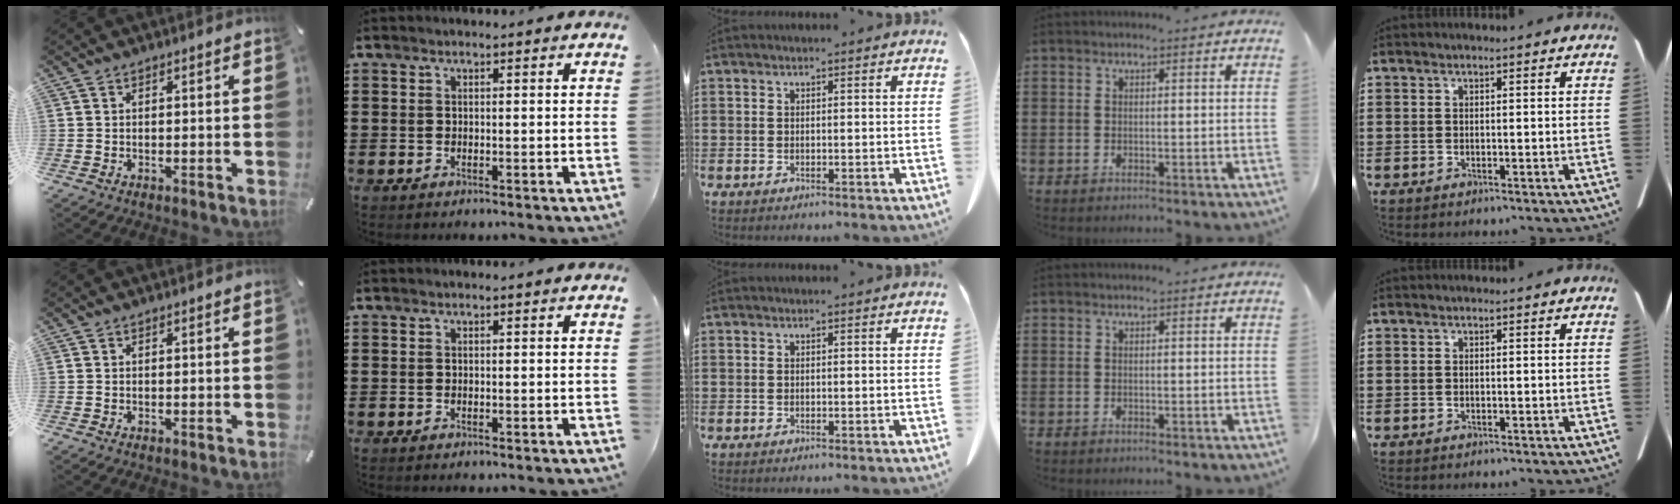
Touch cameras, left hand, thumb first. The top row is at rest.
{}